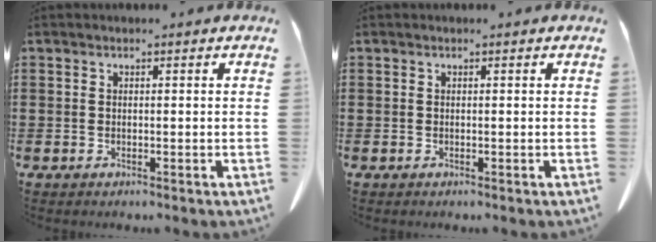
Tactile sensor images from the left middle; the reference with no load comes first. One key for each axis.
{"total": 0.0}